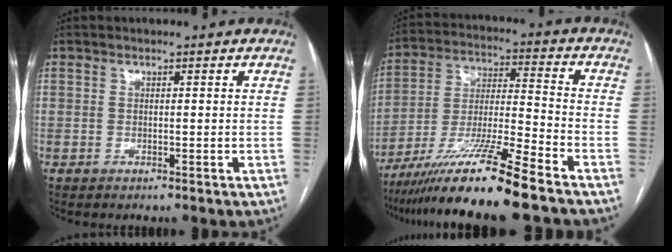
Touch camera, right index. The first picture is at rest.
{"total": 15.2, "force": [-11.7, -1.5, 9.6], "torque": [-0.181, -0.020, -0.211]}